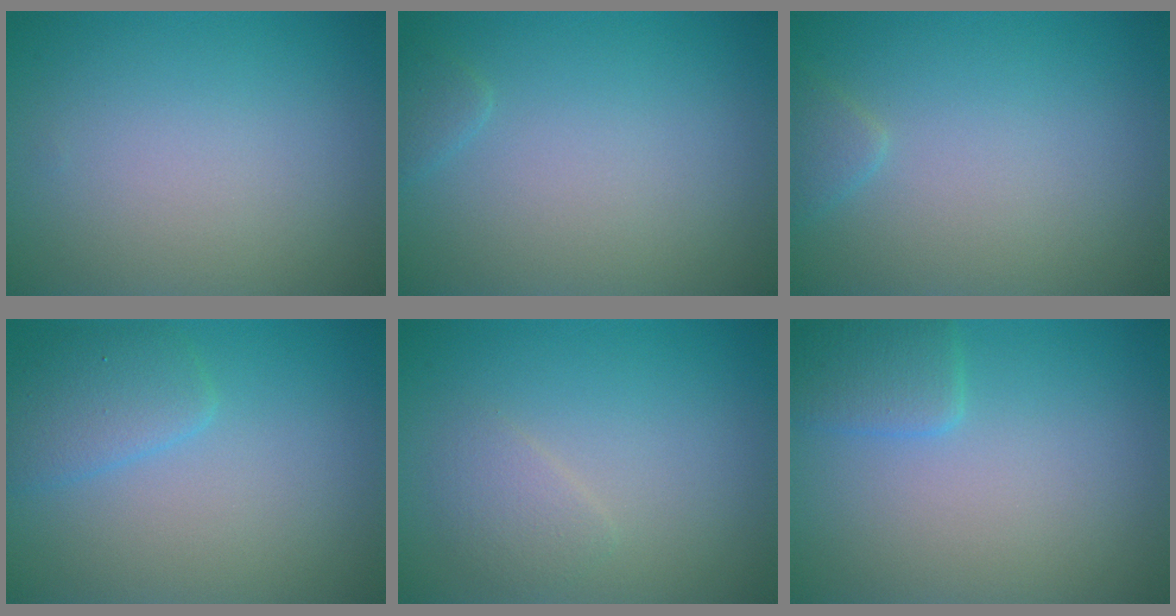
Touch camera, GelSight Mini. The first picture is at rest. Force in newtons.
{"total": 0.8, "press": 0.8, "slide": 0.1}
{"total": 1.1, "press": 1.1, "slide": 0.1}
{"total": 2.6, "press": 2.6, "slide": 0.1}
{"total": 1.5, "press": 1.5, "slide": 0.1}
{"total": 2.1, "press": 2.1, "slide": 0.1}